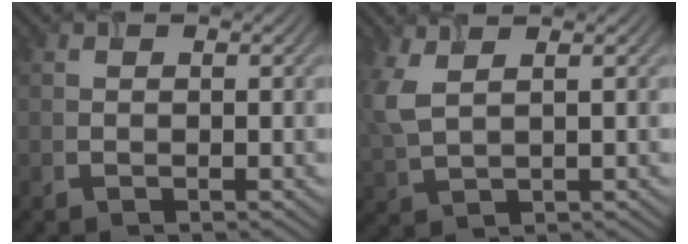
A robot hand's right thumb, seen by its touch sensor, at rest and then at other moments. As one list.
[{"total": 4.6, "force": [1.9, 2.0, 3.7], "torque": [-0.110, 0.007, 0.041]}]